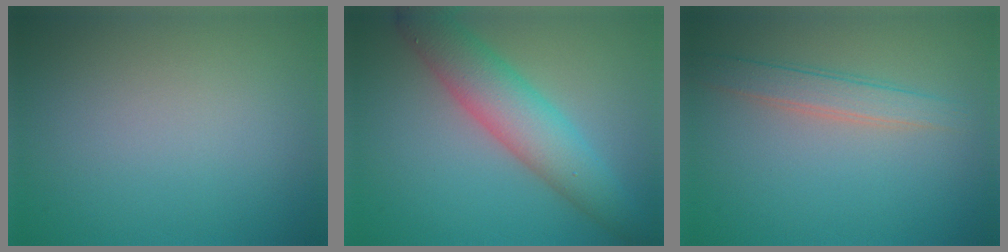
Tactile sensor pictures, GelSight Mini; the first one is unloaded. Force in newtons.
{"total": 6.0, "press": 6.0, "slide": 0.1}
{"total": 2.5, "press": 2.5, "slide": 0.1}